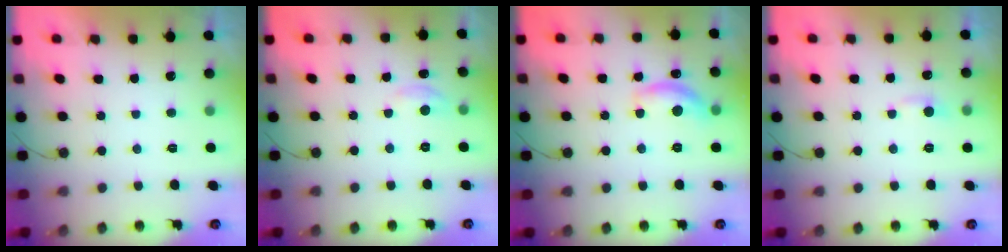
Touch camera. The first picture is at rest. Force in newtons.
{"total": 2.9, "press": 2.9, "slide": 0.3}
{"total": 12.1, "press": 12.0, "slide": 0.7}
{"total": 3.6, "press": 3.6, "slide": 0.5}